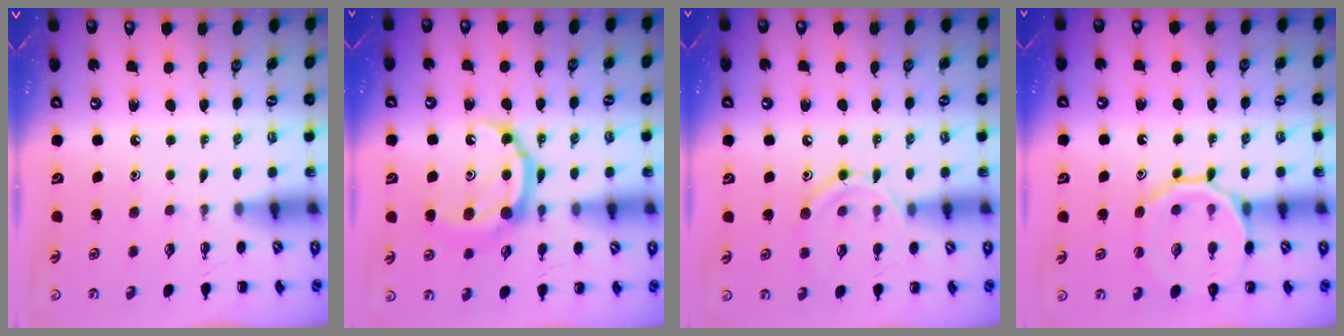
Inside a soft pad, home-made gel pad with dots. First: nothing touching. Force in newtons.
{"total": 11.1, "press": 11.1, "slide": 0.6}
{"total": 9.6, "press": 9.6, "slide": 1.0}
{"total": 13.0, "press": 12.9, "slide": 1.5}